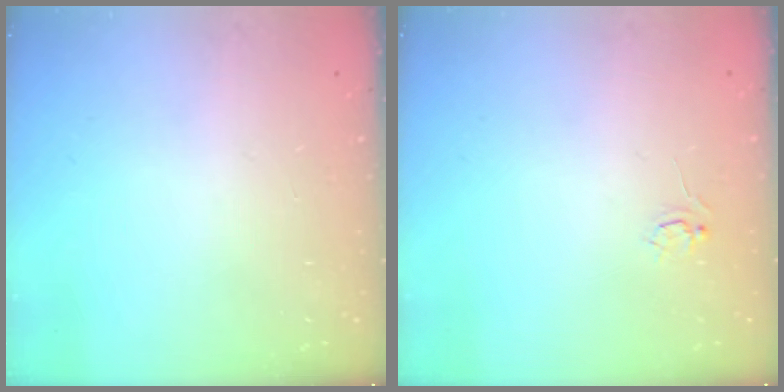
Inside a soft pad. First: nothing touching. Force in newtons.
{"total": 3.1, "press": 3.1, "slide": 0.3}